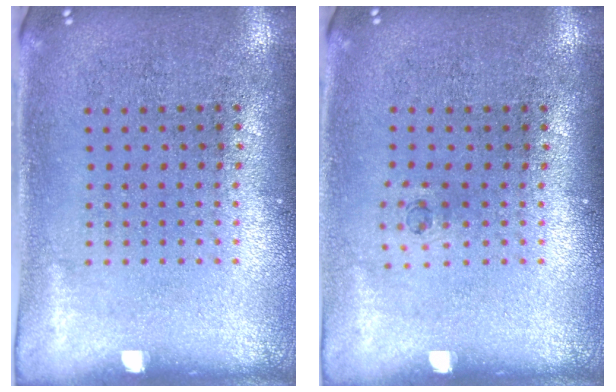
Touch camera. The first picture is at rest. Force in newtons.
{"total": 0.5, "press": 0.2, "slide": 0.4}